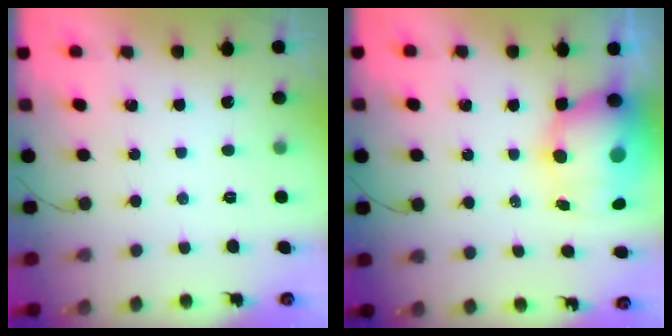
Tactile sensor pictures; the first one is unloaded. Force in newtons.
{"total": 11.8, "press": 11.4, "slide": 2.7}